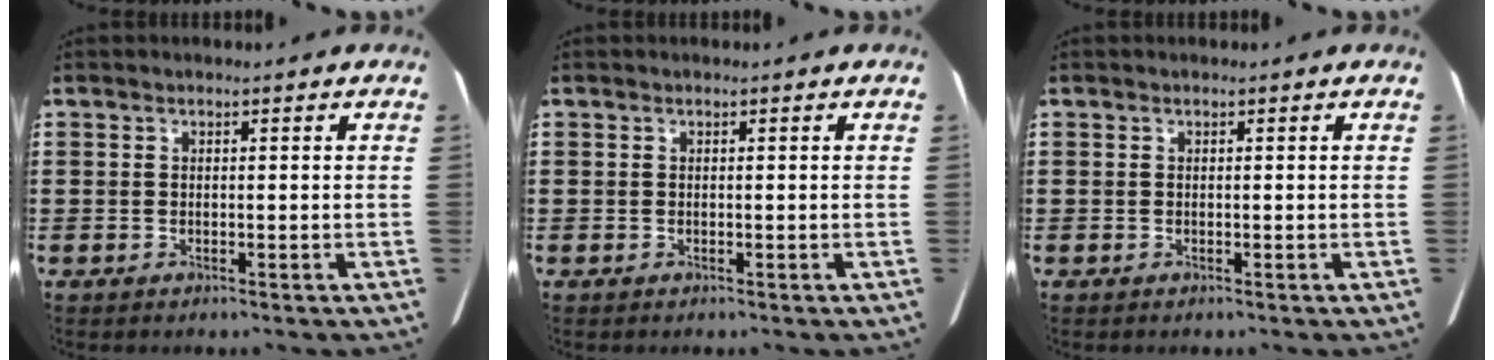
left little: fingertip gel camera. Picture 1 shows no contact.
{"total": 0.0}
{"total": 0.0}